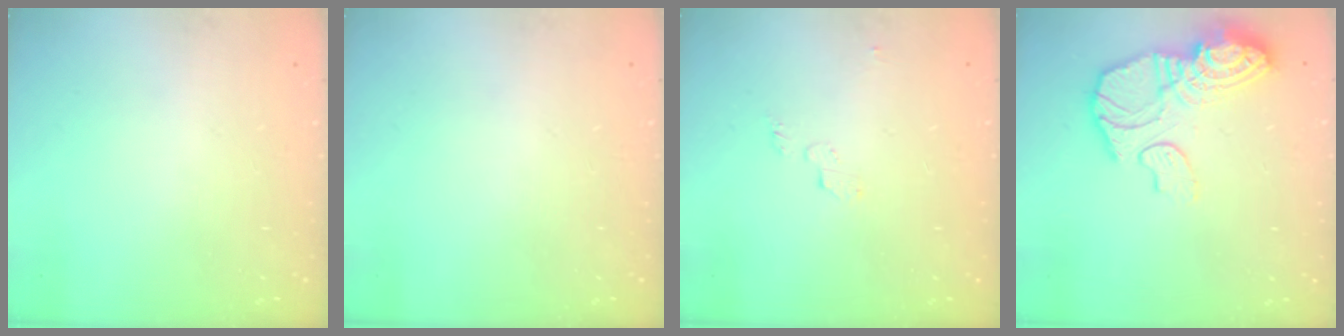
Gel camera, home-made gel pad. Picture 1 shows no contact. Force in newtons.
{"total": 0.0}
{"total": 3.5, "press": 3.5, "slide": 0.3}
{"total": 15.8, "press": 15.8, "slide": 1.5}